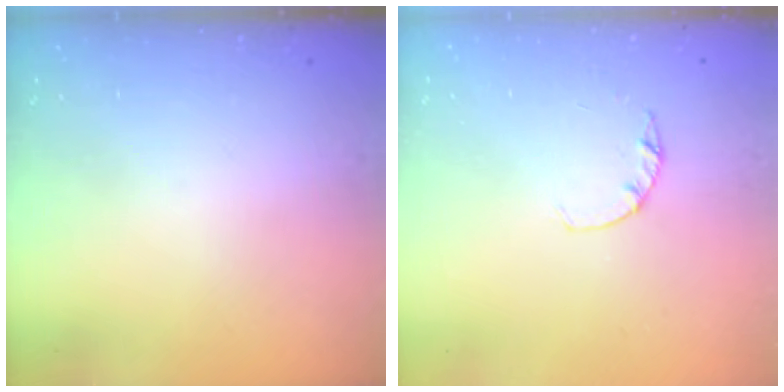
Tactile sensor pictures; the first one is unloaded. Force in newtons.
{"total": 2.2, "press": 2.2, "slide": 0.4}